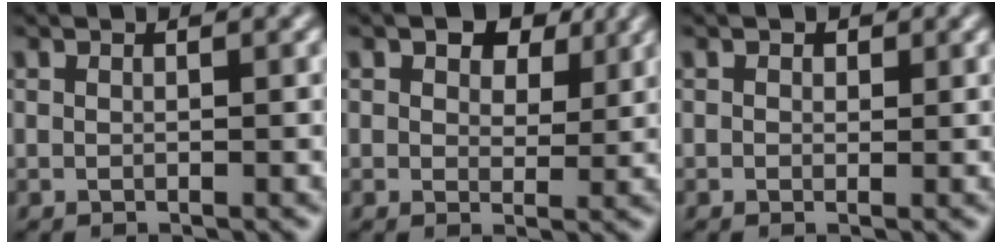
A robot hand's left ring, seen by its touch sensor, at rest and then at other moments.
{"total": 5.2, "force": [3.3, 2.8, 2.7], "torque": [-0.038, 0.018, 0.028]}
{"total": 0.9, "force": [0.6, 0.6, 0.1], "torque": [-0.003, 0.006, 0.008]}